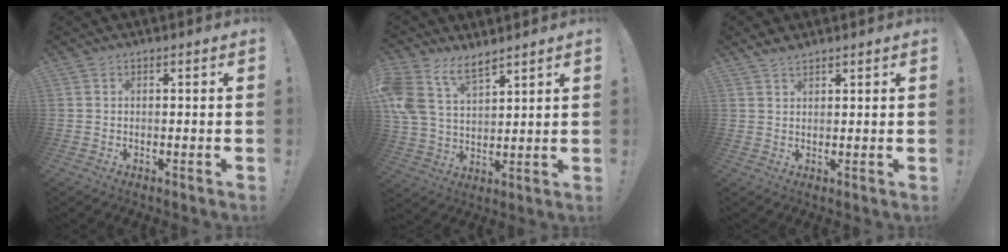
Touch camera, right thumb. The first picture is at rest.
{"total": 12.1, "force": [8.5, 6.1, 6.0], "torque": [-0.137, -0.042, 0.166]}
{"total": 2.8, "force": [2.3, 0.9, 1.2], "torque": [-0.026, -0.010, 0.044]}